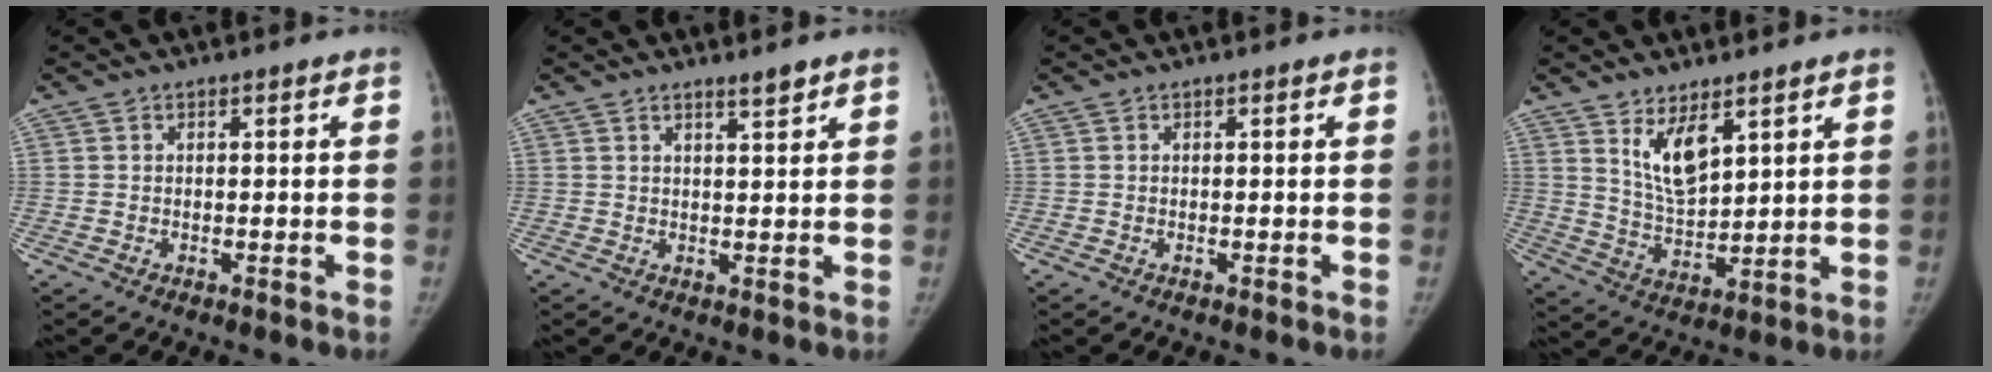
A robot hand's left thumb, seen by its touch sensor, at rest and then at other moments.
{"total": 1.9, "force": [1.6, 0.1, 1.0], "torque": [-0.012, -0.016, 0.028]}
{"total": 0.0}
{"total": 8.0, "force": [4.4, 3.3, 5.7], "torque": [-0.088, -0.039, 0.090]}